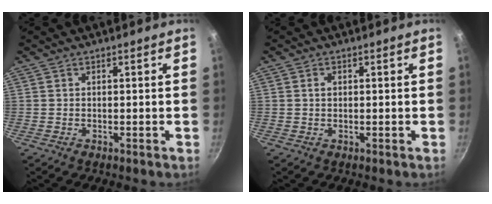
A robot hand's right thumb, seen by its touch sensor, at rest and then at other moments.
{"total": 1.0, "force": [0.2, 0.7, 0.6], "torque": [-0.007, 0.004, 0.005]}